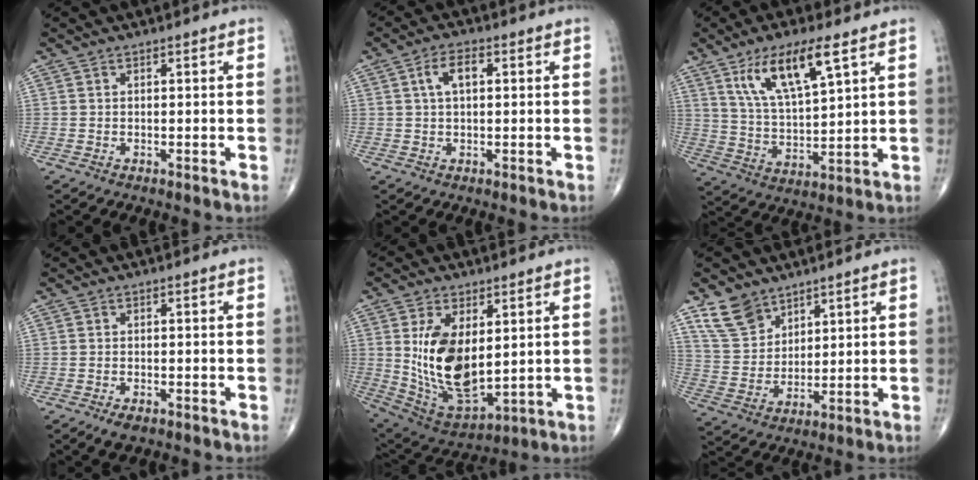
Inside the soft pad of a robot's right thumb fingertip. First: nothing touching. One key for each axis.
{"total": 4.7, "fx": 1.1, "fy": 2.4, "fz": 3.9, "tx": -0.072, "ty": 0.012, "tz": 0.018}
{"total": 13.3, "fx": 6.9, "fy": 3.9, "fz": 10.7, "tx": -0.190, "ty": -0.028, "tz": 0.137}
{"total": 2.6, "fx": -1.6, "fy": 1.2, "fz": 1.7, "tx": -0.031, "ty": 0.000, "tz": -0.023}
{"total": 16.5, "fx": 2.4, "fy": 8.9, "fz": 13.7, "tx": -0.242, "ty": -0.022, "tz": 0.069}
{"total": 8.6, "fx": 6.1, "fy": 5.4, "fz": 2.9, "tx": -0.037, "ty": -0.029, "tz": 0.128}